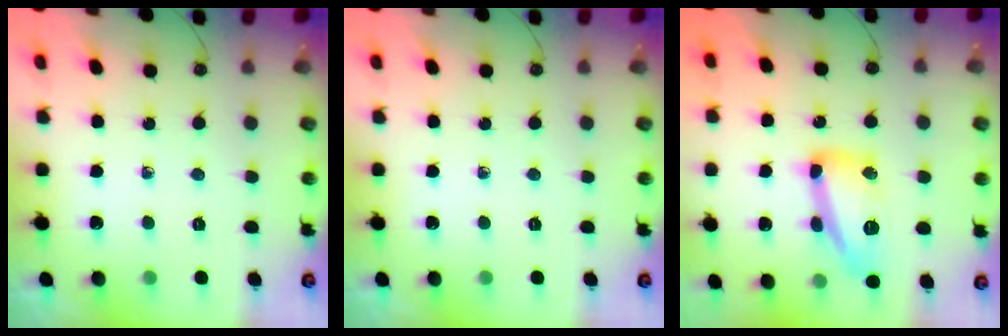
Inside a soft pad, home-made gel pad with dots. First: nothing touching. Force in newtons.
{"total": 0.0}
{"total": 15.2, "press": 15.2, "slide": 1.1}